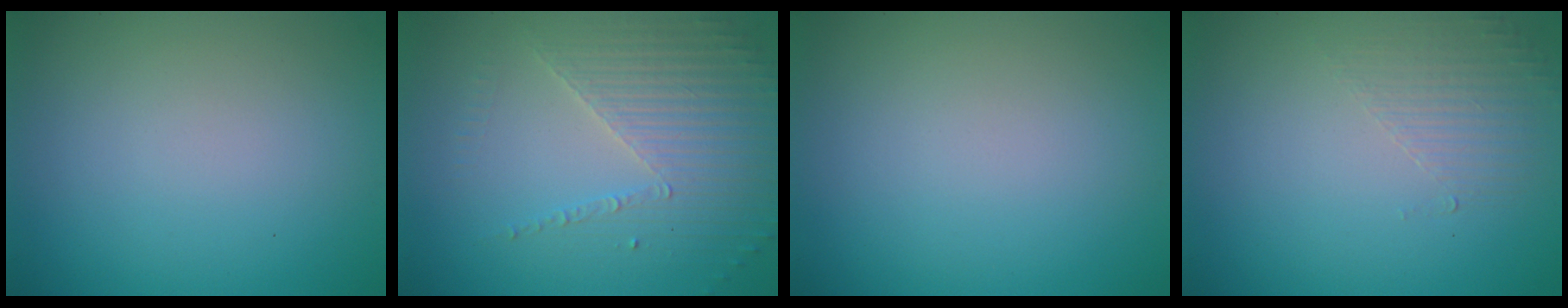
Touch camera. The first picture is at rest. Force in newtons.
{"total": 3.7, "press": 3.3, "slide": 1.5}
{"total": 0.0}
{"total": 1.6, "press": 0.4, "slide": 1.5}